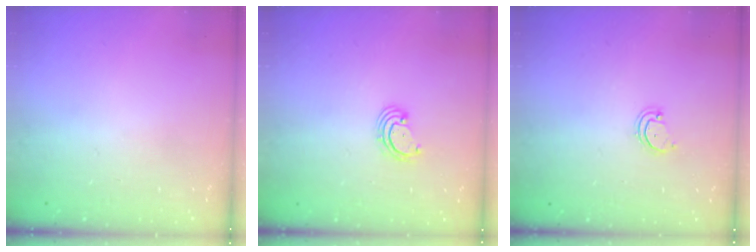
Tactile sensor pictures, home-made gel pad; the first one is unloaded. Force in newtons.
{"total": 2.7, "press": 2.6, "slide": 0.6}
{"total": 2.6, "press": 2.6, "slide": 0.2}